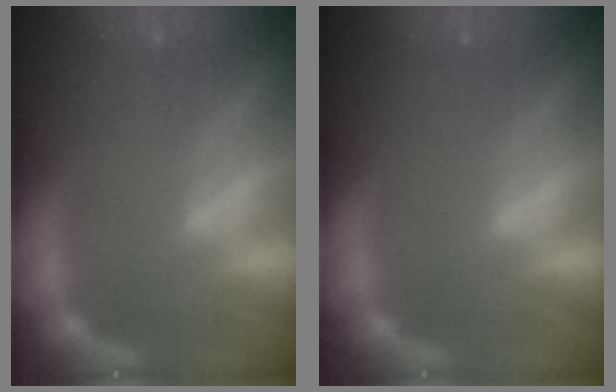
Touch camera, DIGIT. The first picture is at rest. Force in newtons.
{"total": 0.0}